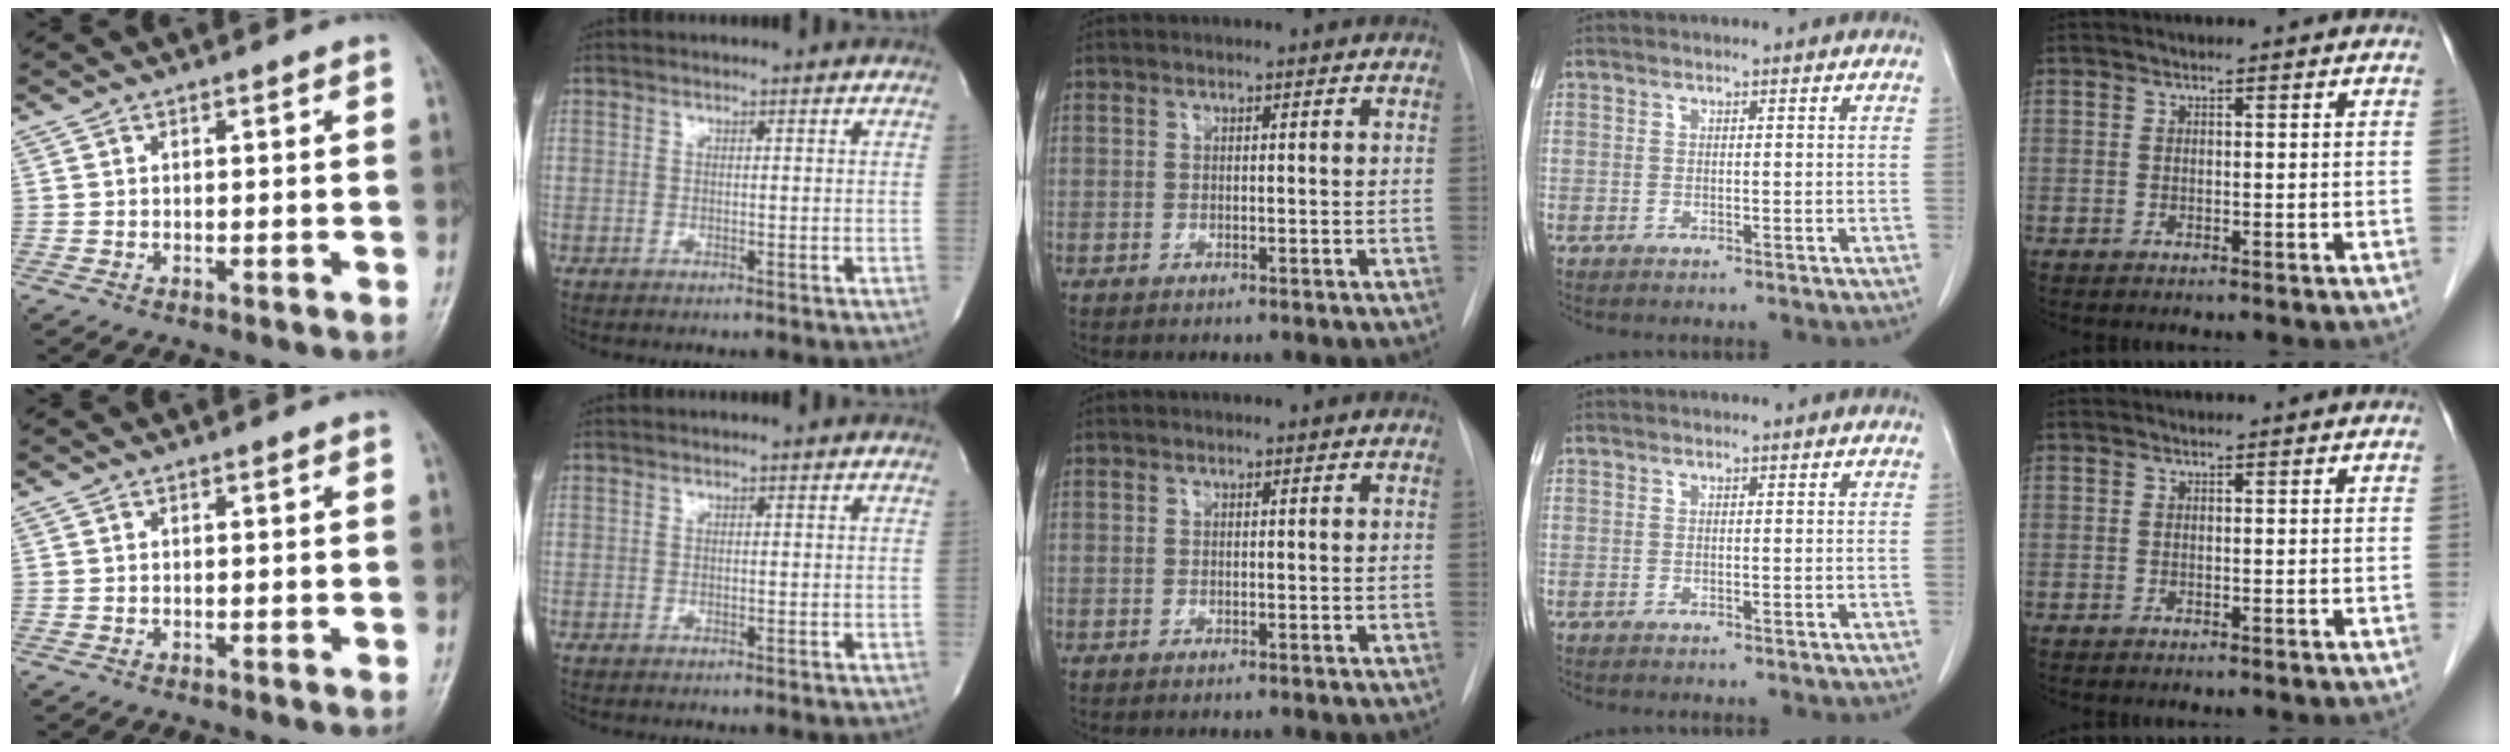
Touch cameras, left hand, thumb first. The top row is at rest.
{}